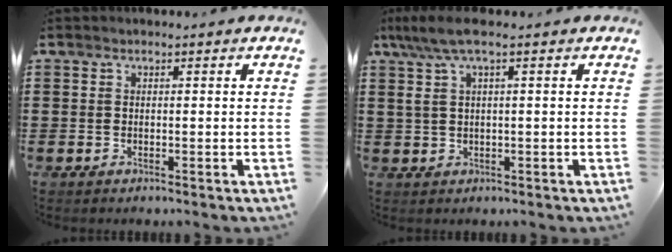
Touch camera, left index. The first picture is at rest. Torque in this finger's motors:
{"motor_torque": [1.08, -1.06, 0.41, 0.17]}